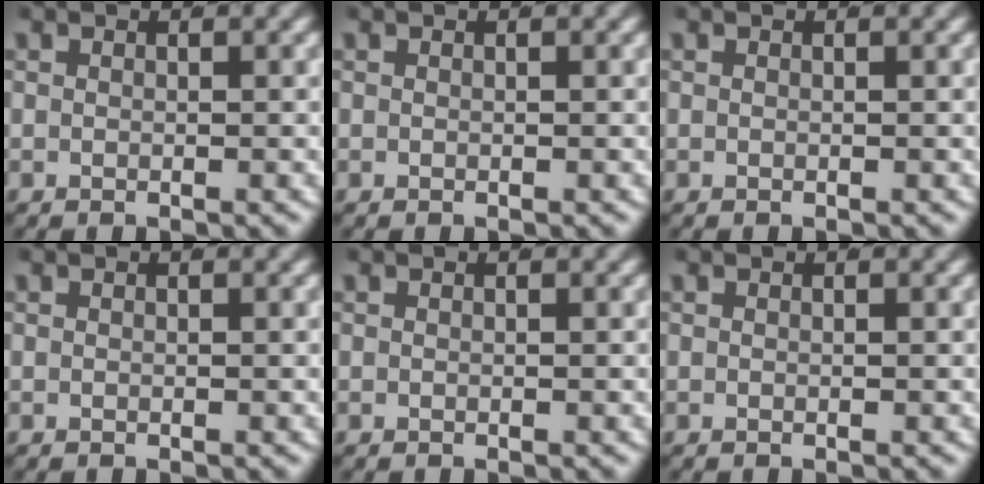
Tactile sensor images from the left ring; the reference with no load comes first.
{"total": 0.0}
{"total": 0.0}
{"total": 0.0}
{"total": 0.0}
{"total": 0.0}